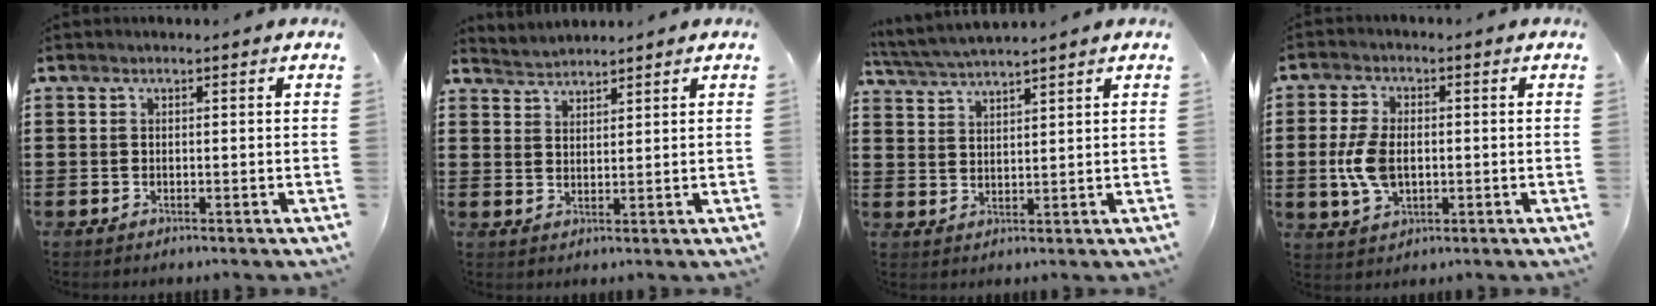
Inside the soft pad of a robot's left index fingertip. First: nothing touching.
{"total": 2.5, "force": [2.4, 0.1, -0.6], "torque": [0.003, -0.004, 0.048]}
{"total": 3.6, "force": [3.5, -0.3, 0.8], "torque": [-0.028, -0.012, 0.063]}
{"total": 6.9, "force": [-0.2, 4.1, 5.6], "torque": [-0.146, -0.002, -0.013]}